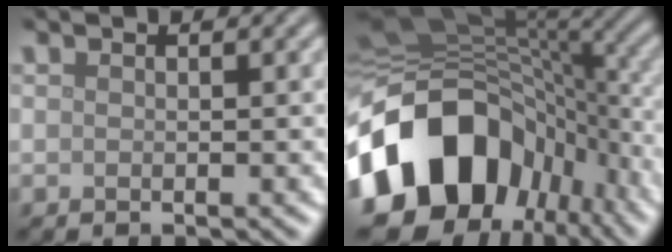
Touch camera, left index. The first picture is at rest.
{"total": 16.9, "force": [-6.1, 12.7, 9.4], "torque": [-0.191, -0.024, -0.097]}